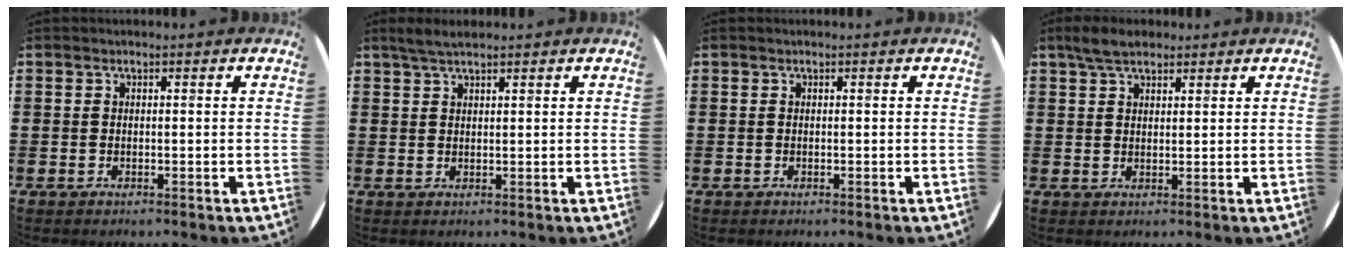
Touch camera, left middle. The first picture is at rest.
{"total": 2.3, "force": [1.9, 0.3, 1.3], "torque": [-0.028, 0.003, 0.034]}
{"total": 0.0}
{"total": 3.8, "force": [3.1, 1.4, 1.8], "torque": [-0.033, 0.002, 0.056]}